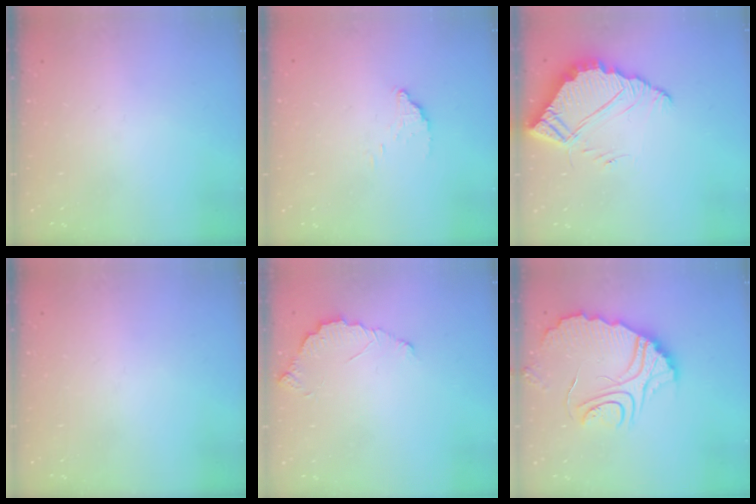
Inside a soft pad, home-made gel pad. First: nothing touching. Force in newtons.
{"total": 3.4, "press": 3.4, "slide": 0.1}
{"total": 7.2, "press": 7.2, "slide": 0.5}
{"total": 0.0}
{"total": 4.6, "press": 4.6, "slide": 0.4}
{"total": 11.0, "press": 11.0, "slide": 1.0}